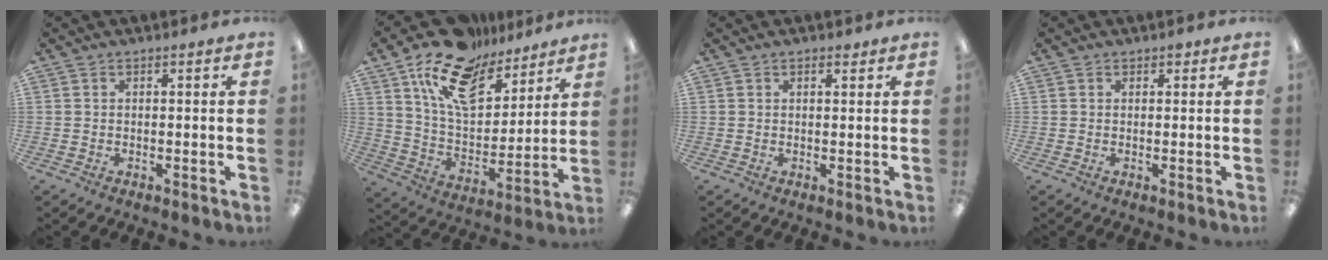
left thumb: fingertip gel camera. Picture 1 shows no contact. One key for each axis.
{"total": 18.1, "fx": 12.2, "fy": 9.4, "fz": 9.5, "tx": -0.175, "ty": -0.062, "tz": 0.219}
{"total": 1.5, "fx": 1.0, "fy": 0.7, "fz": 0.9, "tx": -0.012, "ty": -0.002, "tz": 0.016}
{"total": 0.9, "fx": 0.6, "fy": 0.5, "fz": 0.4, "tx": 0.000, "ty": -0.001, "tz": 0.009}